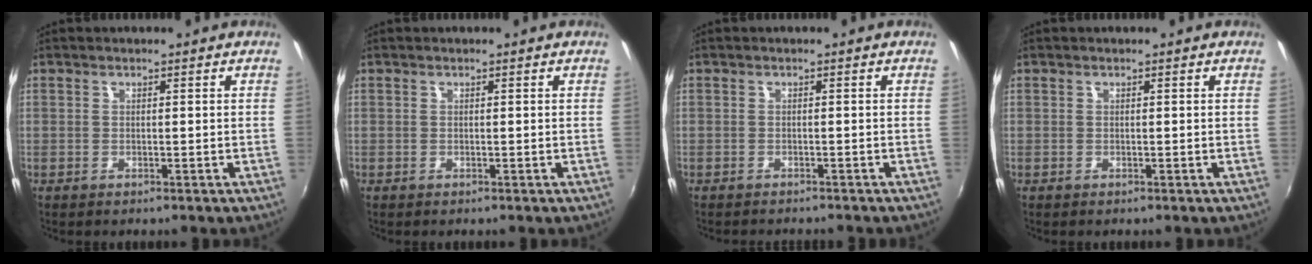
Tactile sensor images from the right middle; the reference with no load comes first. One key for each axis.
{"total": 0.0}
{"total": 2.9, "fx": -2.7, "fy": 0.5, "fz": 0.9, "tx": -0.022, "ty": -0.011, "tz": -0.040}
{"total": 0.0}